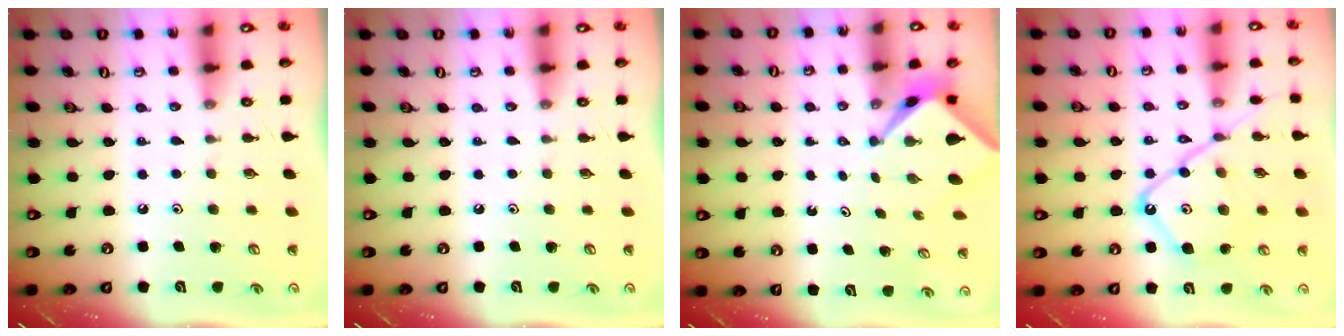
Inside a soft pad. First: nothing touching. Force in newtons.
{"total": 0.0}
{"total": 2.5, "press": 2.5, "slide": 0.2}
{"total": 16.0, "press": 15.9, "slide": 1.6}